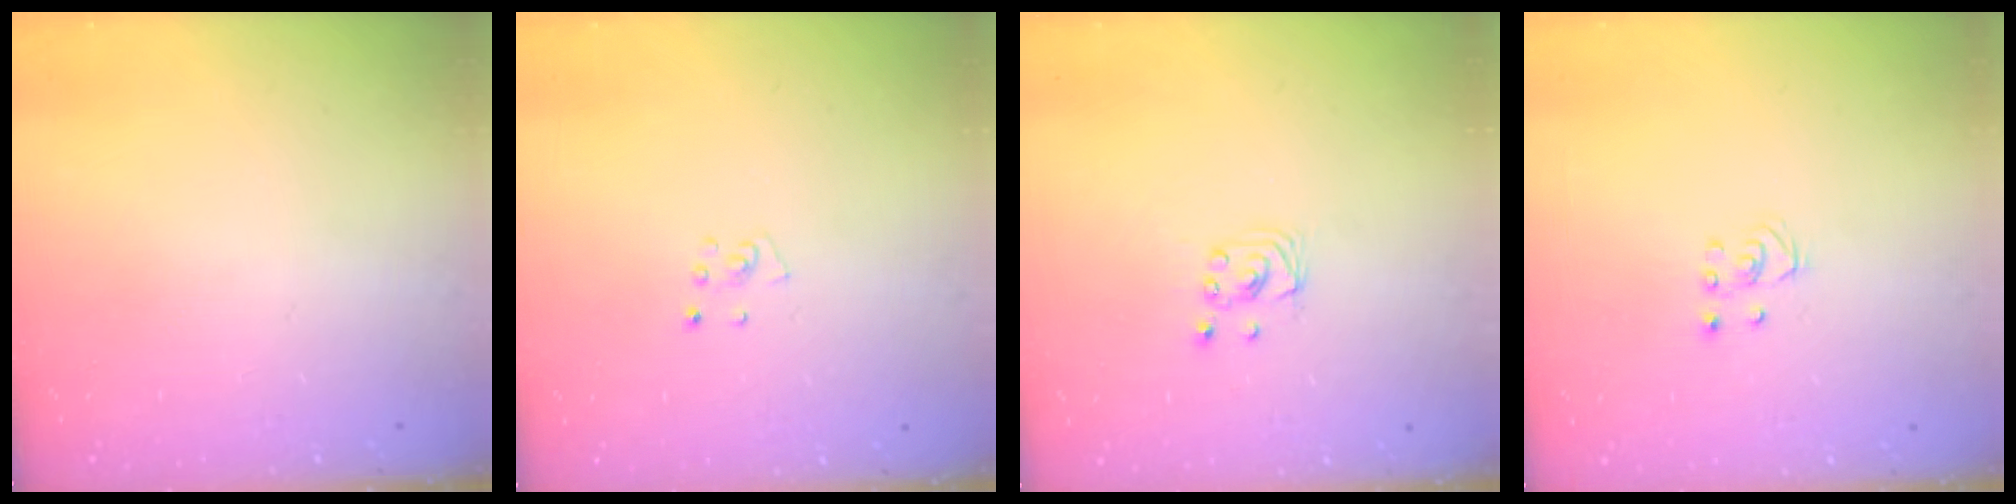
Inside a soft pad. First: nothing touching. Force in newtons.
{"total": 3.1, "press": 3.1, "slide": 0.3}
{"total": 2.2, "press": 2.2, "slide": 0.2}
{"total": 2.5, "press": 2.5, "slide": 0.2}